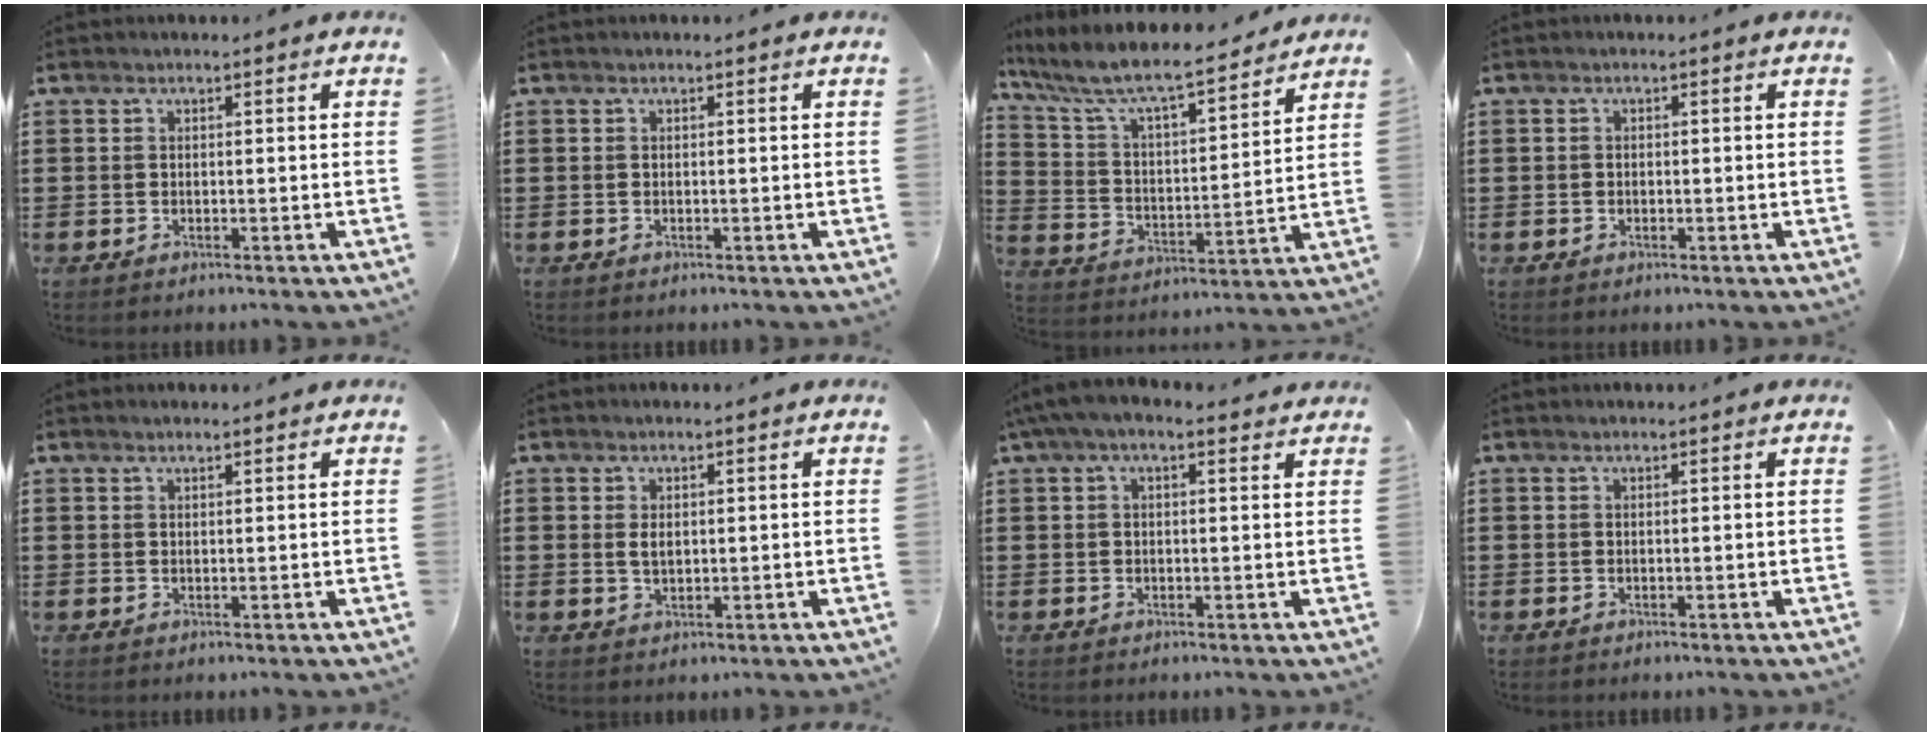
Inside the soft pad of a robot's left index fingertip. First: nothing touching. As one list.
[{"total": 0.0}, {"total": 8.0, "force": [7.1, 0.8, 3.6], "torque": [-0.102, -0.048, 0.116]}, {"total": 0.6, "force": [-0.3, 0.5, 0.2], "torque": [-0.007, 0.000, -0.007]}, {"total": 0.7, "force": [0.5, 0.1, 0.4], "torque": [-0.009, 0.000, 0.011]}, {"total": 1.9, "force": [0.4, 1.0, 1.6], "torque": [-0.035, 0.006, 0.006]}, {"total": 3.0, "force": [1.2, 1.3, 2.5], "torque": [-0.051, 0.009, 0.021]}, {"total": 0.0}]